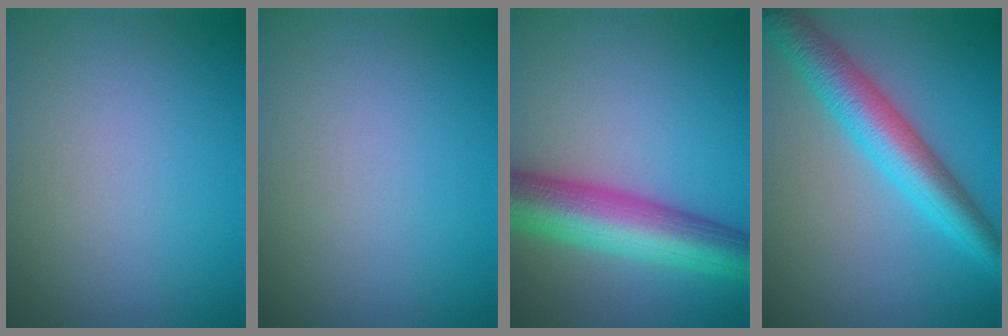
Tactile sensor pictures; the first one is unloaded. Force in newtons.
{"total": 0.0}
{"total": 9.1, "press": 9.1, "slide": 0.2}
{"total": 6.3, "press": 6.3, "slide": 0.2}